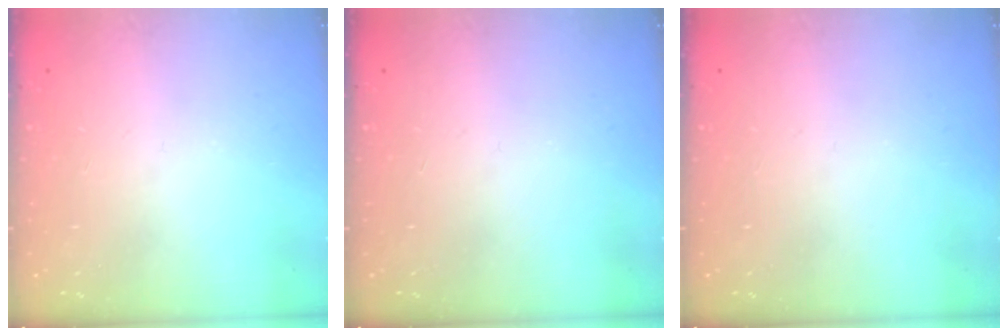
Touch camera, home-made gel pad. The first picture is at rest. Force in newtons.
{"total": 0.0}
{"total": 0.0}